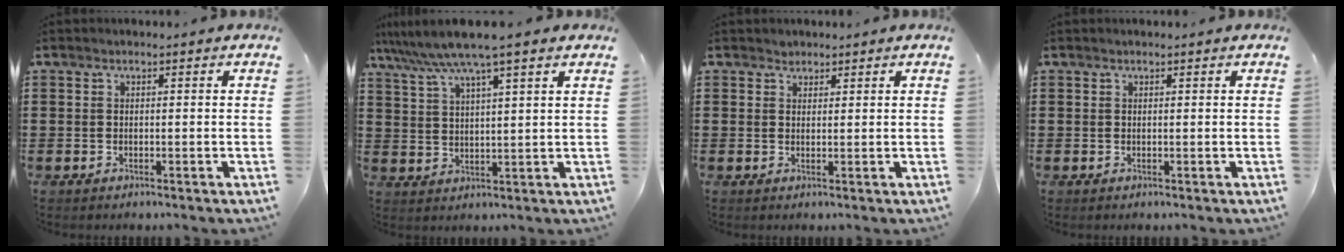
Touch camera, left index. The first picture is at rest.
{"total": 7.1, "force": [5.5, 0.0, 4.4], "torque": [-0.102, -0.021, 0.095]}
{"total": 1.3, "force": [1.1, 0.6, -0.1], "torque": [-0.002, 0.003, 0.023]}
{"total": 0.0}